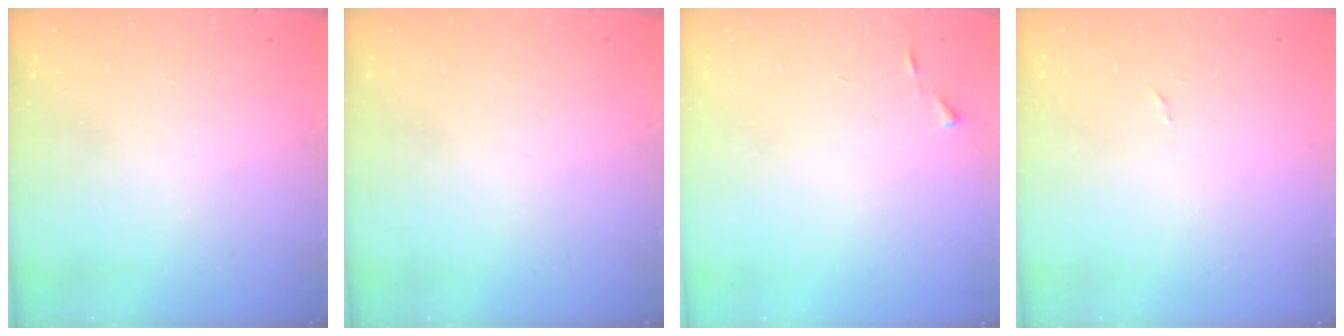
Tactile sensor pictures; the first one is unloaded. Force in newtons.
{"total": 0.0}
{"total": 2.7, "press": 2.7, "slide": 0.3}
{"total": 2.4, "press": 2.4, "slide": 0.4}